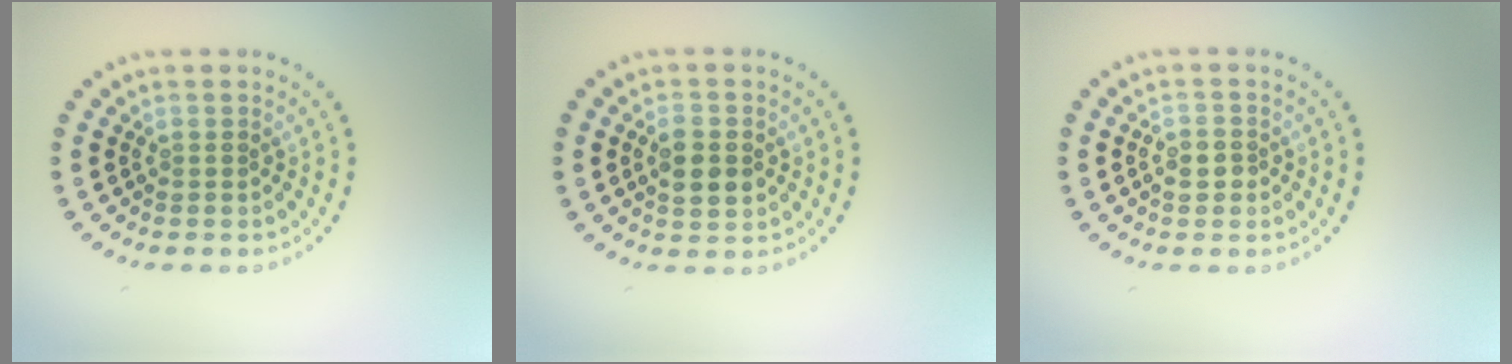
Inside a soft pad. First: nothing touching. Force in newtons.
{"total": 3.2, "press": 3.2, "slide": 0.2}
{"total": 1.5, "press": 1.5, "slide": 0.3}